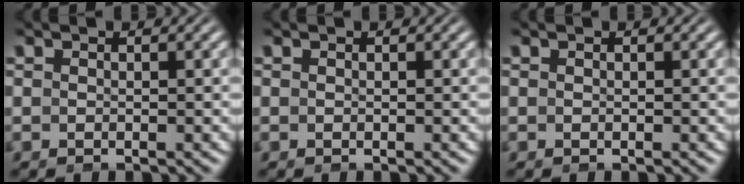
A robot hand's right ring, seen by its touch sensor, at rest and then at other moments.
{"total": 0.0}
{"total": 0.0}